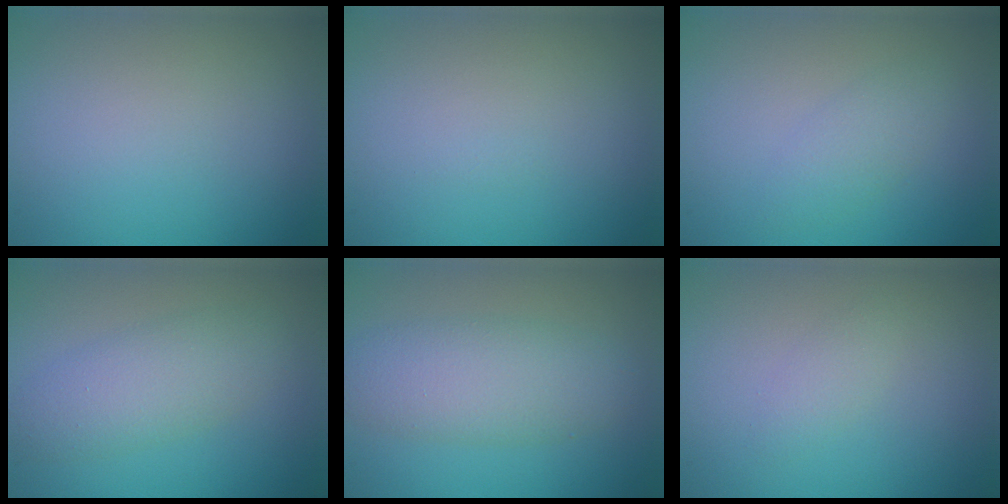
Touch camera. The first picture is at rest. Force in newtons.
{"total": 0.0}
{"total": 1.9, "press": 1.9, "slide": 0.2}
{"total": 3.8, "press": 3.8, "slide": 0.1}
{"total": 4.7, "press": 4.7, "slide": 0.1}
{"total": 1.2, "press": 1.2, "slide": 0.1}